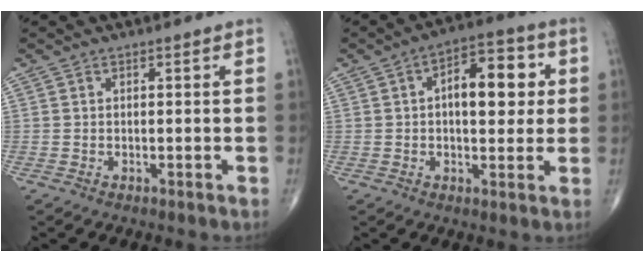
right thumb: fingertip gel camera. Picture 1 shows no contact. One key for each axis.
{"total": 11.7, "fx": 1.9, "fy": 6.0, "fz": 9.8, "tx": -0.111, "ty": 0.015, "tz": 0.022}